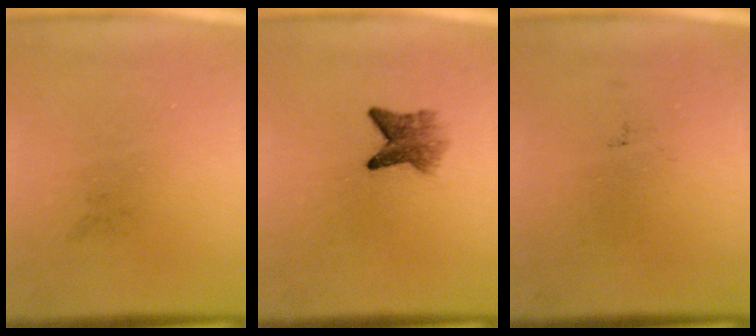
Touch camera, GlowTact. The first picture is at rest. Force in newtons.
{"total": 3.6}
{"total": 0.0}